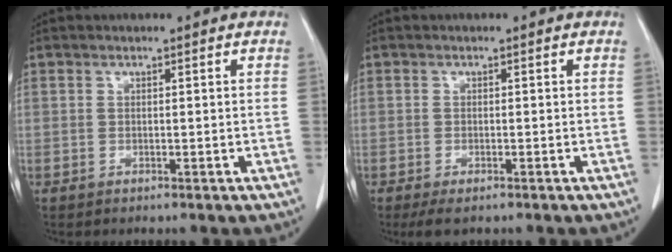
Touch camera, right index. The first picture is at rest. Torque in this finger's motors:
{"motor_torque": [0.34, -0.23, 0.13, 0.04]}